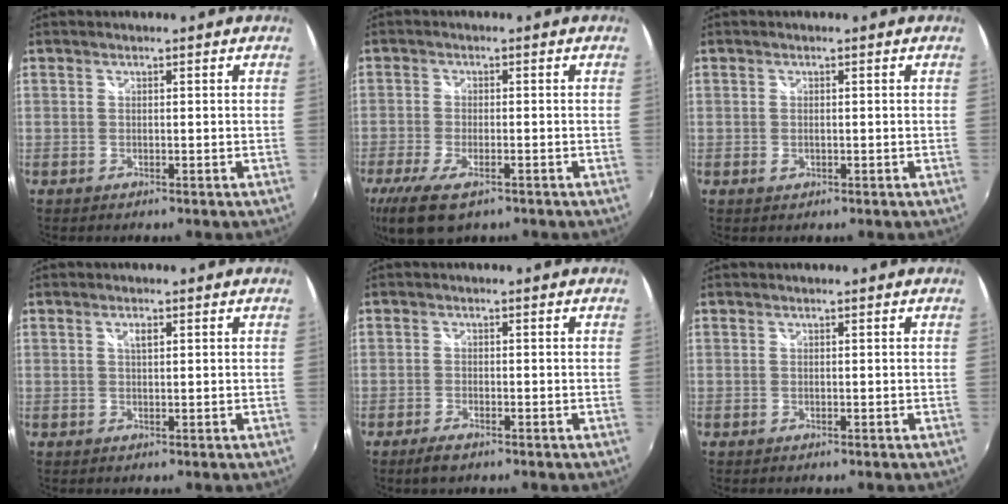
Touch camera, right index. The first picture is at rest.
{"total": 10.3, "force": [-6.4, 4.1, 6.9], "torque": [-0.166, -0.037, -0.113]}
{"total": 0.9, "force": [-0.2, 0.7, 0.6], "torque": [-0.011, -0.001, -0.003]}
{"total": 1.5, "force": [0.6, 0.6, 1.2], "torque": [-0.021, 0.002, 0.010]}
{"total": 2.6, "force": [-1.9, 0.9, 1.5], "torque": [-0.038, -0.006, -0.039]}
{"total": 0.0}